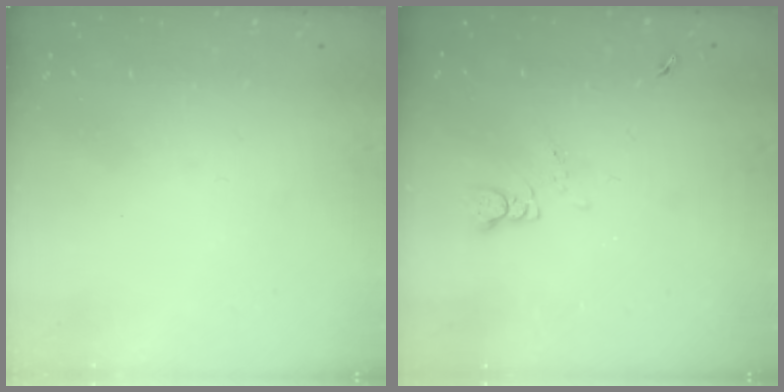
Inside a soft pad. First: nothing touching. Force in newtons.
{"total": 1.3, "press": 1.2, "slide": 0.1}